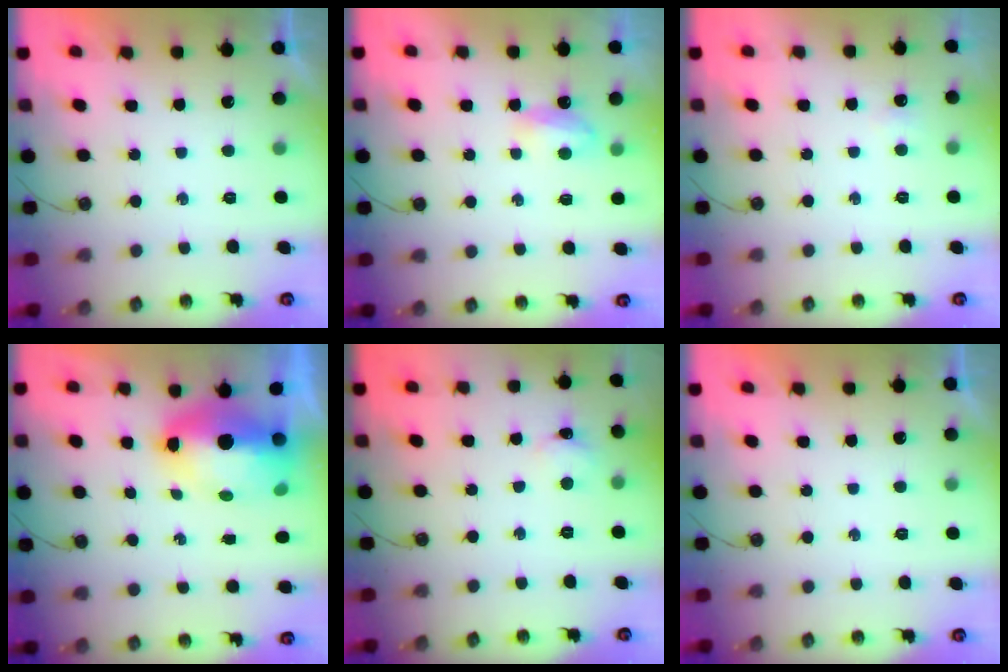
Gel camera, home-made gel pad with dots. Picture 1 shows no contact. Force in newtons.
{"total": 4.4, "press": 4.4, "slide": 0.6}
{"total": 2.7, "press": 2.7, "slide": 0.6}
{"total": 11.9, "press": 11.8, "slide": 1.7}
{"total": 2.2, "press": 2.2, "slide": 0.3}
{"total": 0.0}